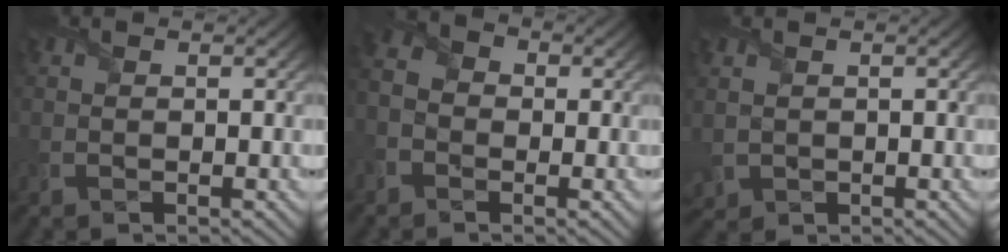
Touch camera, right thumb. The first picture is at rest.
{"total": 4.6, "force": [-2.0, 3.5, 2.3], "torque": [-0.061, -0.002, -0.043]}
{"total": 1.5, "force": [0.4, 1.3, 0.6], "torque": [-0.035, -0.005, 0.010]}